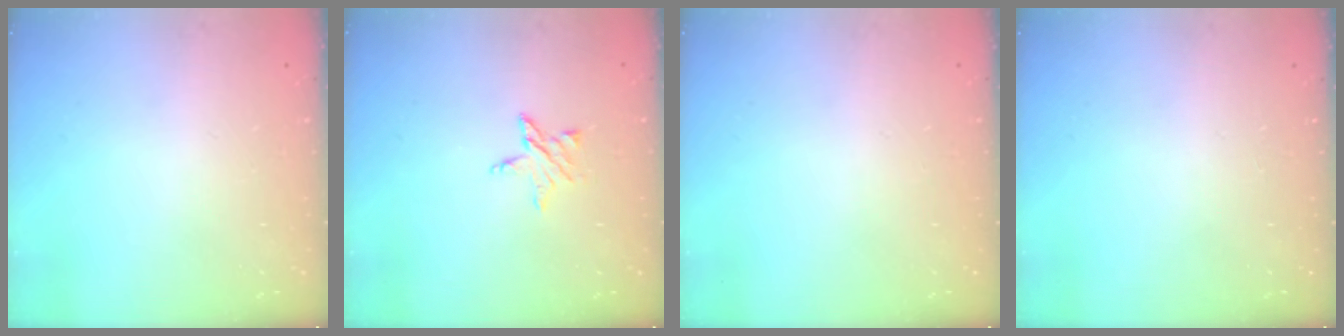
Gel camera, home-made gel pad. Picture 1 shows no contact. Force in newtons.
{"total": 5.6, "press": 5.6, "slide": 0.5}
{"total": 0.0}
{"total": 0.0}